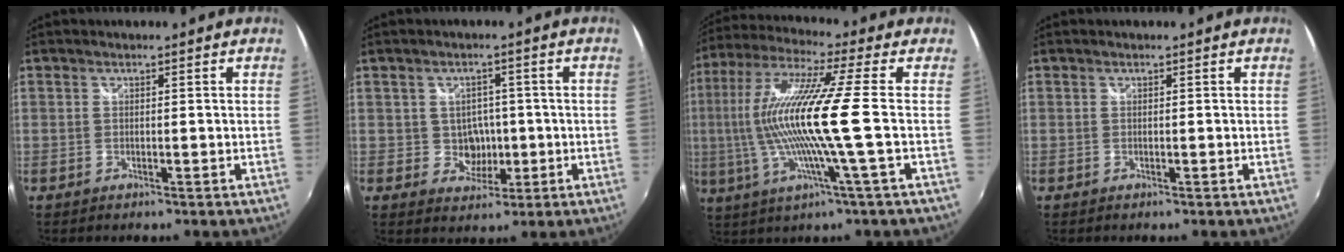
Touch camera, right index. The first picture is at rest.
{"total": 4.4, "force": [-0.4, 4.2, 1.3], "torque": [-0.029, 0.009, 0.004]}
{"total": 16.4, "force": [-1.4, -0.9, 16.3], "torque": [-0.303, -0.007, -0.029]}
{"total": 0.0}